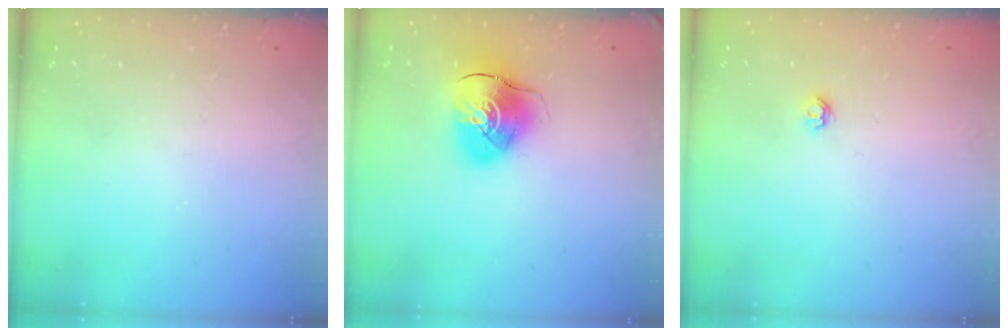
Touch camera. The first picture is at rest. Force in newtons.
{"total": 10.8, "press": 10.7, "slide": 1.5}
{"total": 3.8, "press": 3.8, "slide": 0.6}